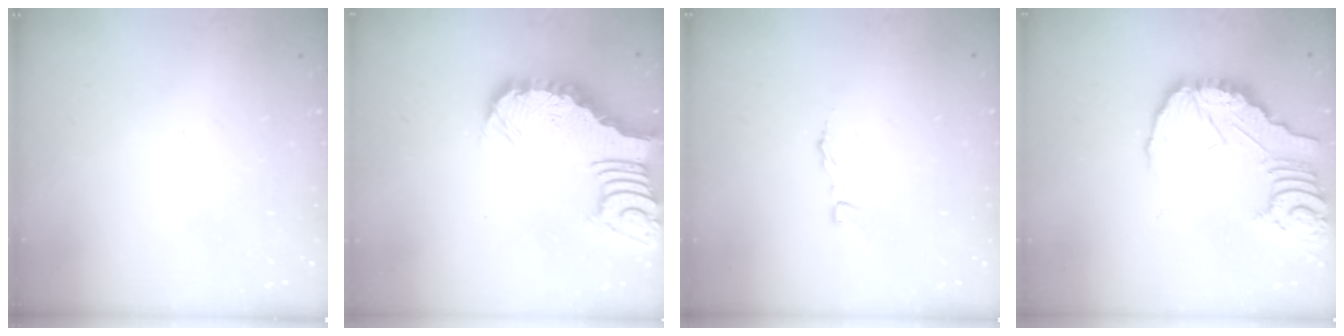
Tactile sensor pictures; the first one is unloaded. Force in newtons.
{"total": 4.7, "press": 4.7, "slide": 0.6}
{"total": 2.9, "press": 2.9, "slide": 0.3}
{"total": 14.5, "press": 14.4, "slide": 2.1}